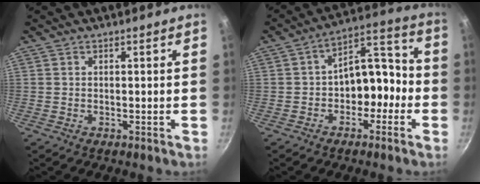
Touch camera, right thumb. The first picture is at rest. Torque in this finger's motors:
{"motor_torque": [-0.31, 0.66, 0.27, 0.32, 0.04]}